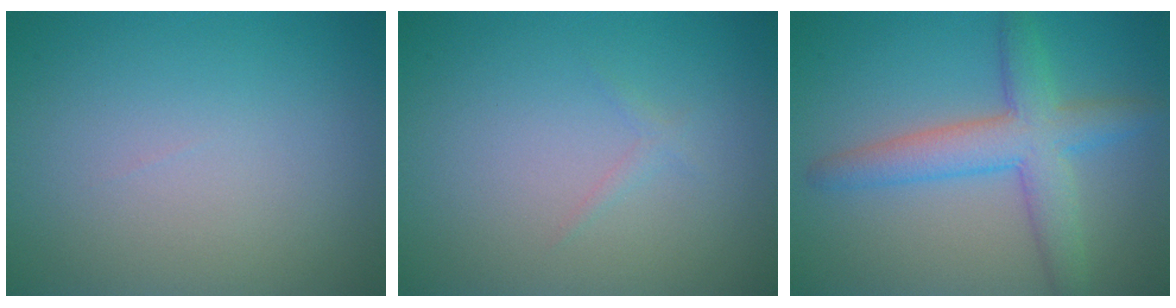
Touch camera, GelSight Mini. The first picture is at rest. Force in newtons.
{"total": 0.7, "press": 0.7, "slide": 0.0}
{"total": 5.2, "press": 5.2, "slide": 0.1}